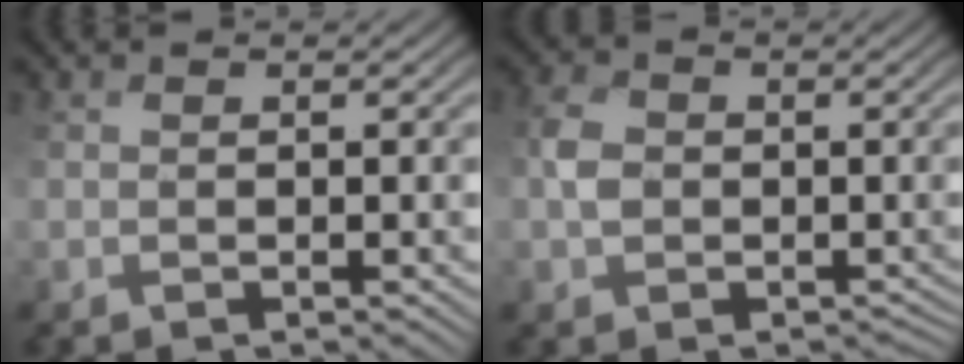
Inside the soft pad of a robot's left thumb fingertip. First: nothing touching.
{"total": 2.9, "force": [-0.3, 2.8, 0.8], "torque": [-0.020, 0.006, -0.018]}